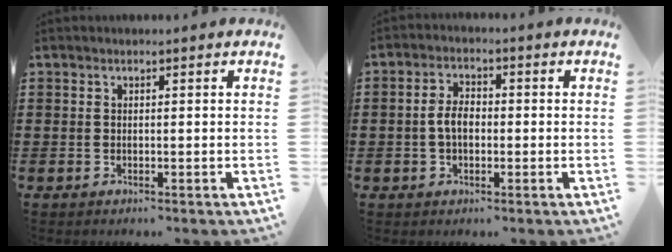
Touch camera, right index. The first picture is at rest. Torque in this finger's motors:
{"motor_torque": [0.31, 0.30, 0.18, 0.03]}